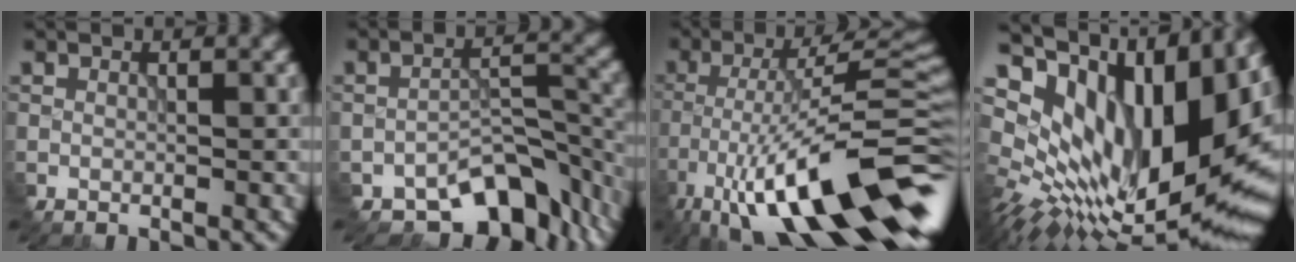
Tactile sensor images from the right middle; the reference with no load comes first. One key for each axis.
{"total": 7.6, "fx": -5.5, "fy": 3.6, "fz": 3.8, "tx": -0.038, "ty": -0.010, "tz": -0.086}
{"total": 16.3, "fx": -8.1, "fy": 4.0, "fz": 13.5, "tx": -0.225, "ty": 0.015, "tz": -0.144}
{"total": 18.3, "fx": 4.1, "fy": 9.5, "fz": 15.1, "tx": -0.267, "ty": -0.001, "tz": 0.083}